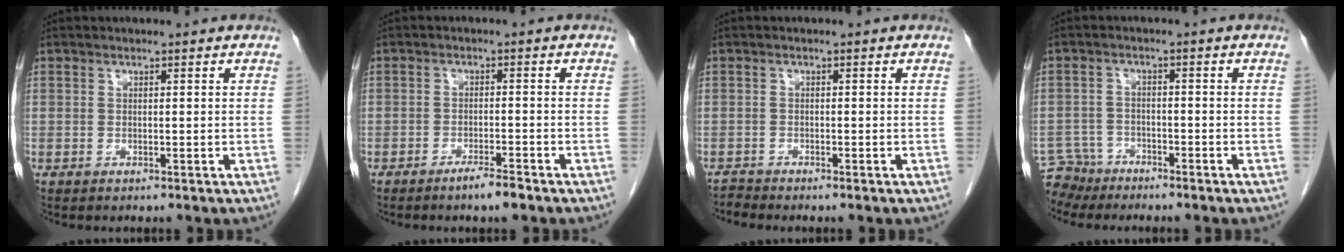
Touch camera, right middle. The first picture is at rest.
{"total": 3.0, "force": [-2.3, 0.1, 1.9], "torque": [-0.033, -0.002, -0.040]}
{"total": 1.1, "force": [-0.9, -0.3, -0.5], "torque": [0.011, -0.008, -0.018]}
{"total": 5.4, "force": [-5.2, 1.3, -0.8], "torque": [0.018, 0.000, -0.099]}